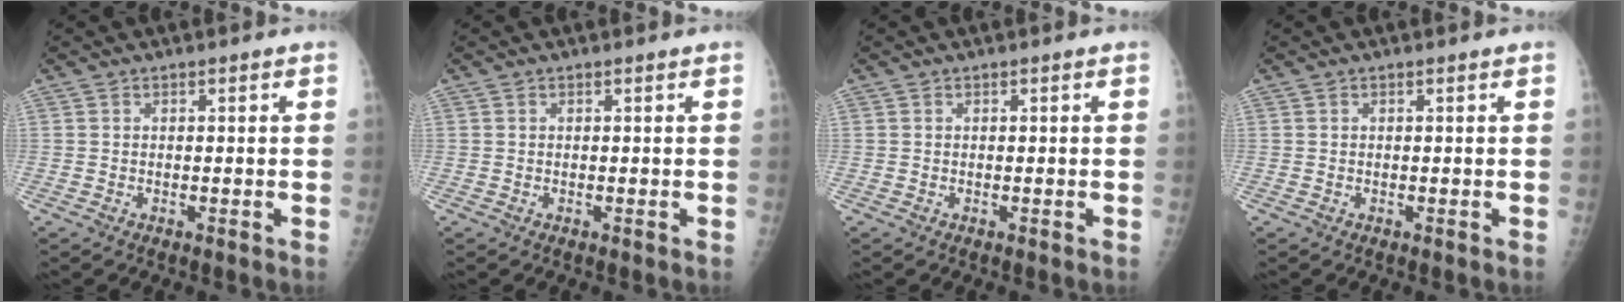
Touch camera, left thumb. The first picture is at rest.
{"total": 0.0}
{"total": 0.0}
{"total": 0.0}